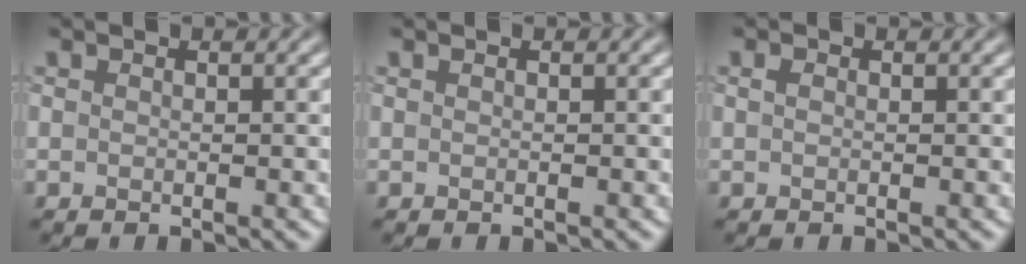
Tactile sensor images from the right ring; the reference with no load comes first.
{"total": 0.0}
{"total": 0.5, "force": [0.1, 0.4, 0.4], "torque": [-0.007, 0.000, 0.003]}